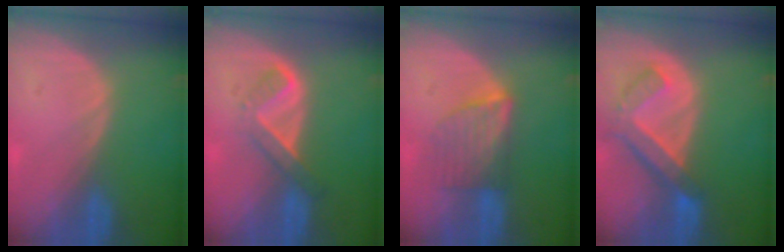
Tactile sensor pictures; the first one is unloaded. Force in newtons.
{"total": 5.3, "press": 4.4, "slide": 3.0}
{"total": 6.0, "press": 5.9, "slide": 1.1}
{"total": 7.4, "press": 6.4, "slide": 3.6}